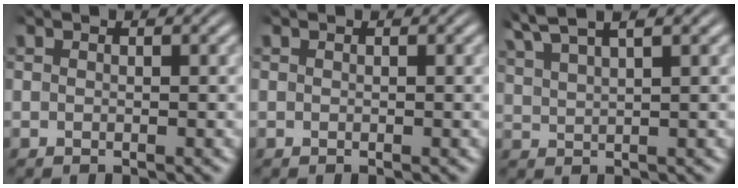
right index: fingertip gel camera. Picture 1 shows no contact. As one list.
[{"total": 0.0}, {"total": 4.4, "force": [3.4, 1.7, 2.3], "torque": [-0.055, 0.010, 0.057]}]